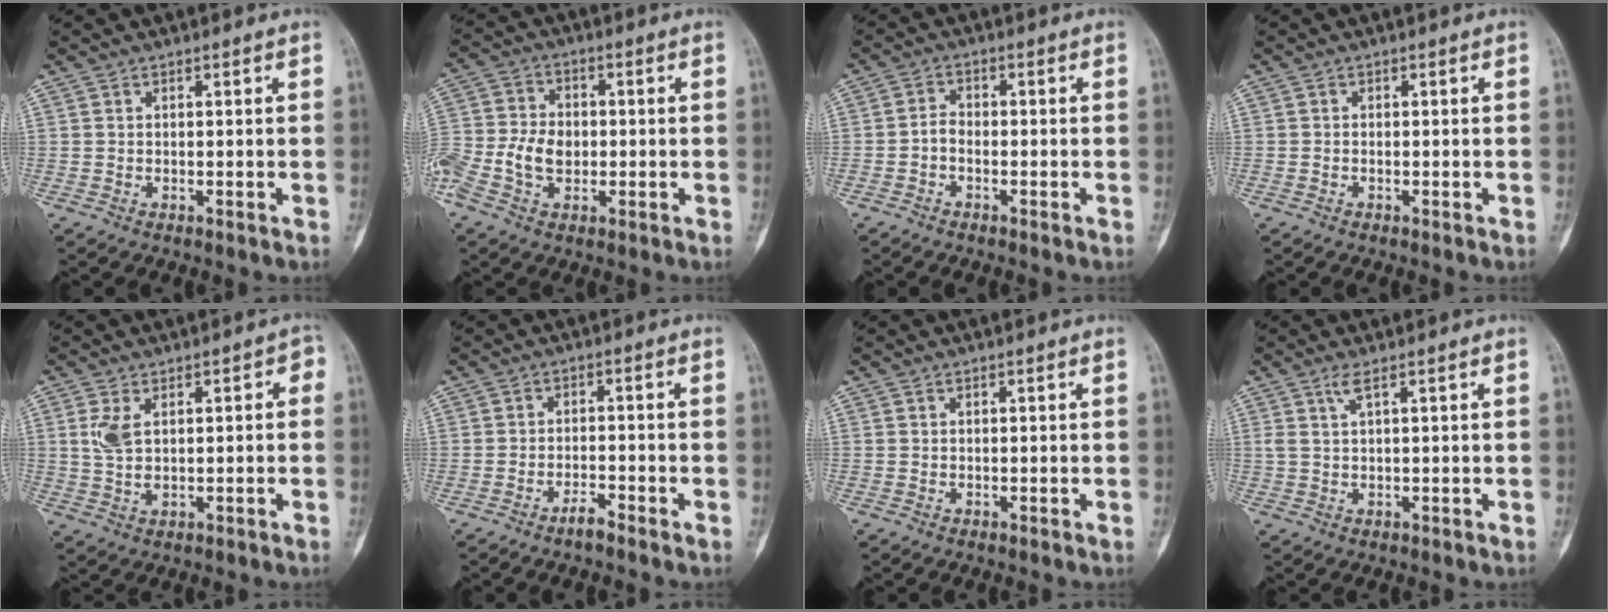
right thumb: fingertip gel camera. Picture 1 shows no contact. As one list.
[{"total": 10.8, "force": [-2.4, 7.6, 7.4], "torque": [-0.163, 0.018, -0.047]}, {"total": 2.2, "force": [-1.0, 1.3, 1.4], "torque": [-0.023, 0.011, -0.025]}, {"total": 0.0}, {"total": 6.5, "force": [1.2, 3.6, 5.3], "torque": [-0.082, 0.010, 0.025]}, {"total": 2.4, "force": [-2.0, 0.4, 1.3], "torque": [-0.027, 0.010, -0.040]}, {"total": 0.0}, {"total": 2.2, "force": [1.1, -0.1, 1.8], "torque": [-0.050, -0.002, 0.030]}]